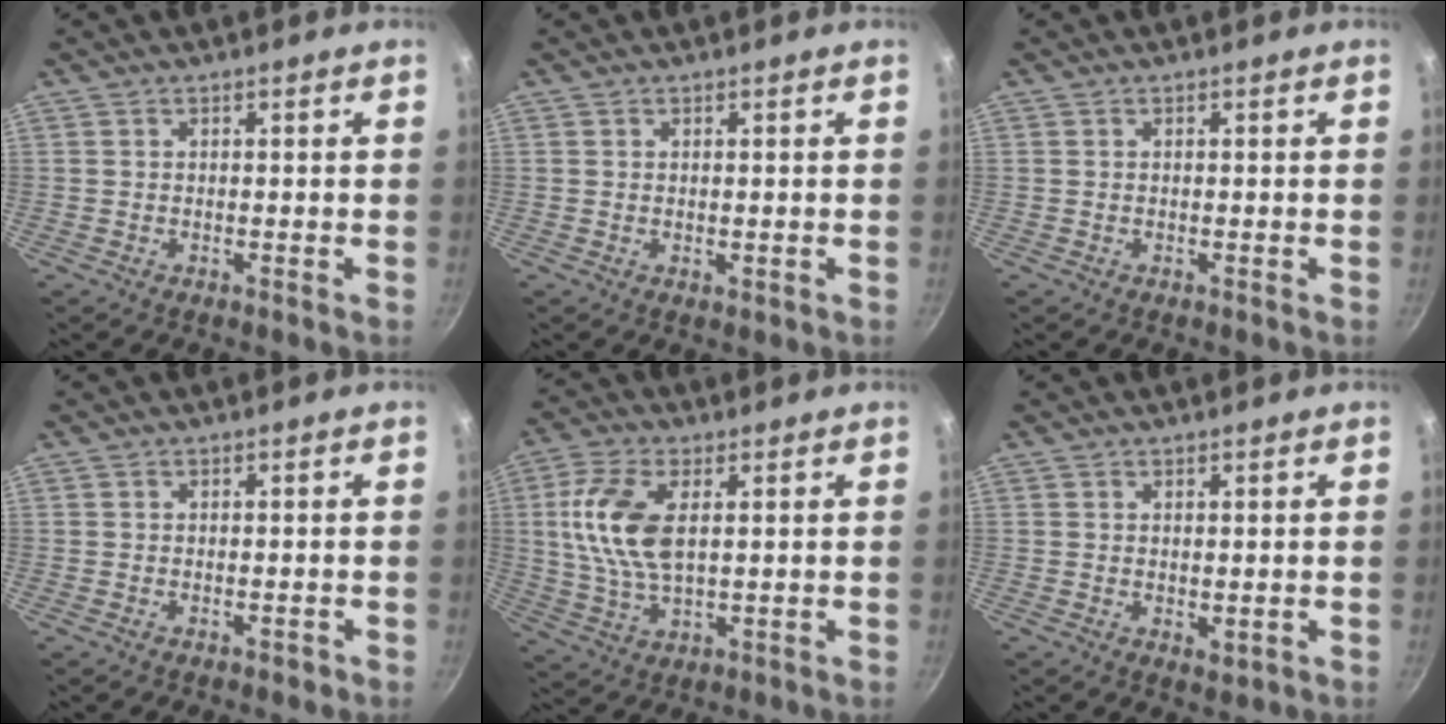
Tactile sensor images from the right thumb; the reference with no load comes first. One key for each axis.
{"total": 0.6, "fx": 0.1, "fy": 0.3, "fz": 0.5, "tx": -0.005, "ty": -0.005, "tz": 0.001}
{"total": 0.0}
{"total": 1.1, "fx": -0.5, "fy": 0.6, "fz": 0.7, "tx": -0.004, "ty": 0.006, "tz": -0.006}
{"total": 11.9, "fx": 2.2, "fy": 6.1, "fz": 10.0, "tx": -0.200, "ty": 0.002, "tz": 0.040}
{"total": 1.9, "fx": 0.5, "fy": 1.1, "fz": 1.4, "tx": -0.019, "ty": -0.010, "tz": 0.007}